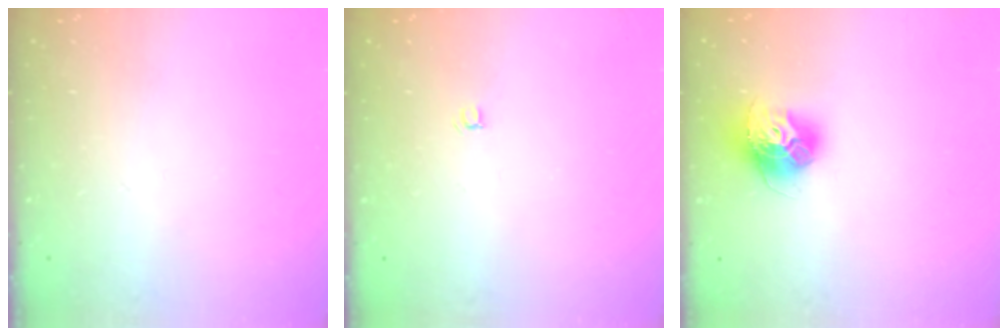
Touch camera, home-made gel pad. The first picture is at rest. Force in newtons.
{"total": 3.4, "press": 3.4, "slide": 0.3}
{"total": 12.8, "press": 12.8, "slide": 1.1}